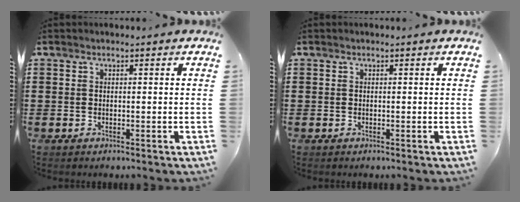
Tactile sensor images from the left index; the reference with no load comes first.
{"total": 0.0}